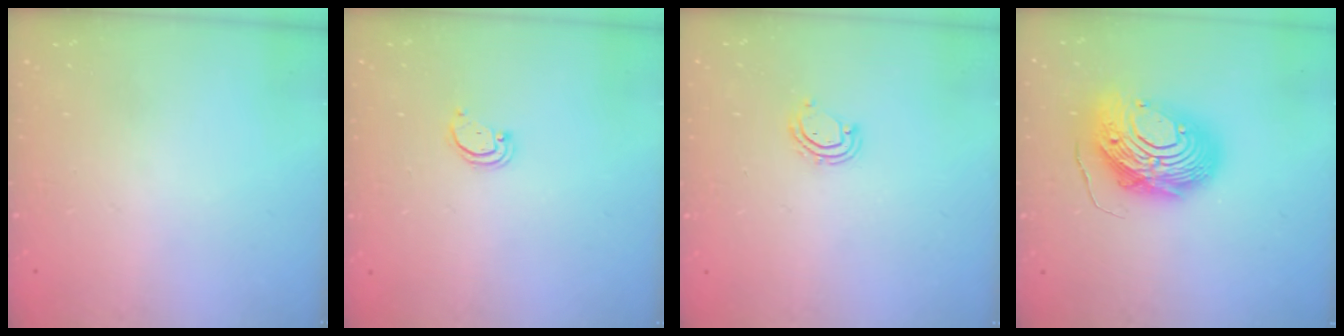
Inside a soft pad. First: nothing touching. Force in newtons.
{"total": 1.8, "press": 1.8, "slide": 0.2}
{"total": 5.0, "press": 5.0, "slide": 0.3}
{"total": 15.2, "press": 15.1, "slide": 1.3}